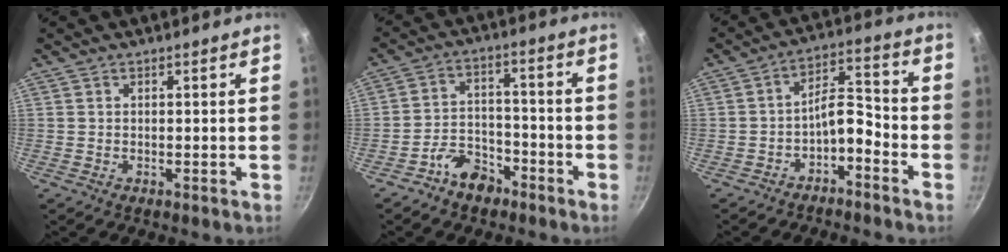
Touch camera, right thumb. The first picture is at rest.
{"total": 7.2, "force": [-5.0, 4.3, 2.9], "torque": [-0.026, 0.054, -0.089]}
{"total": 7.0, "force": [-4.0, 3.1, 4.8], "torque": [-0.065, 0.064, -0.063]}